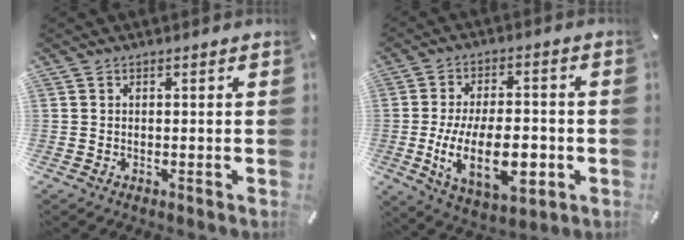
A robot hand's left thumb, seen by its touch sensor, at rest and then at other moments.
{"total": 18.6, "force": [-4.2, 9.5, 15.4], "torque": [-0.273, -0.005, -0.062]}